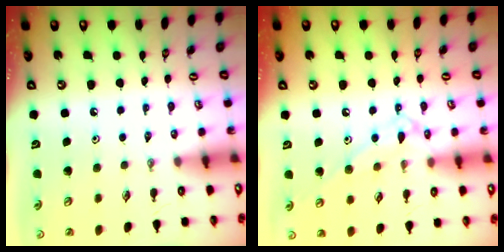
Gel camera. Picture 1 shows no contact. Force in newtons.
{"total": 10.8, "press": 10.7, "slide": 0.8}